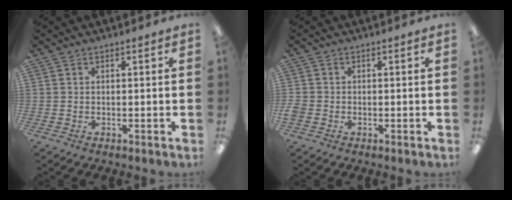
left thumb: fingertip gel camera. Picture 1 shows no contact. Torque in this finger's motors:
{"motor_torque": [-0.28, 0.34, 0.16, -0.07, -0.01]}